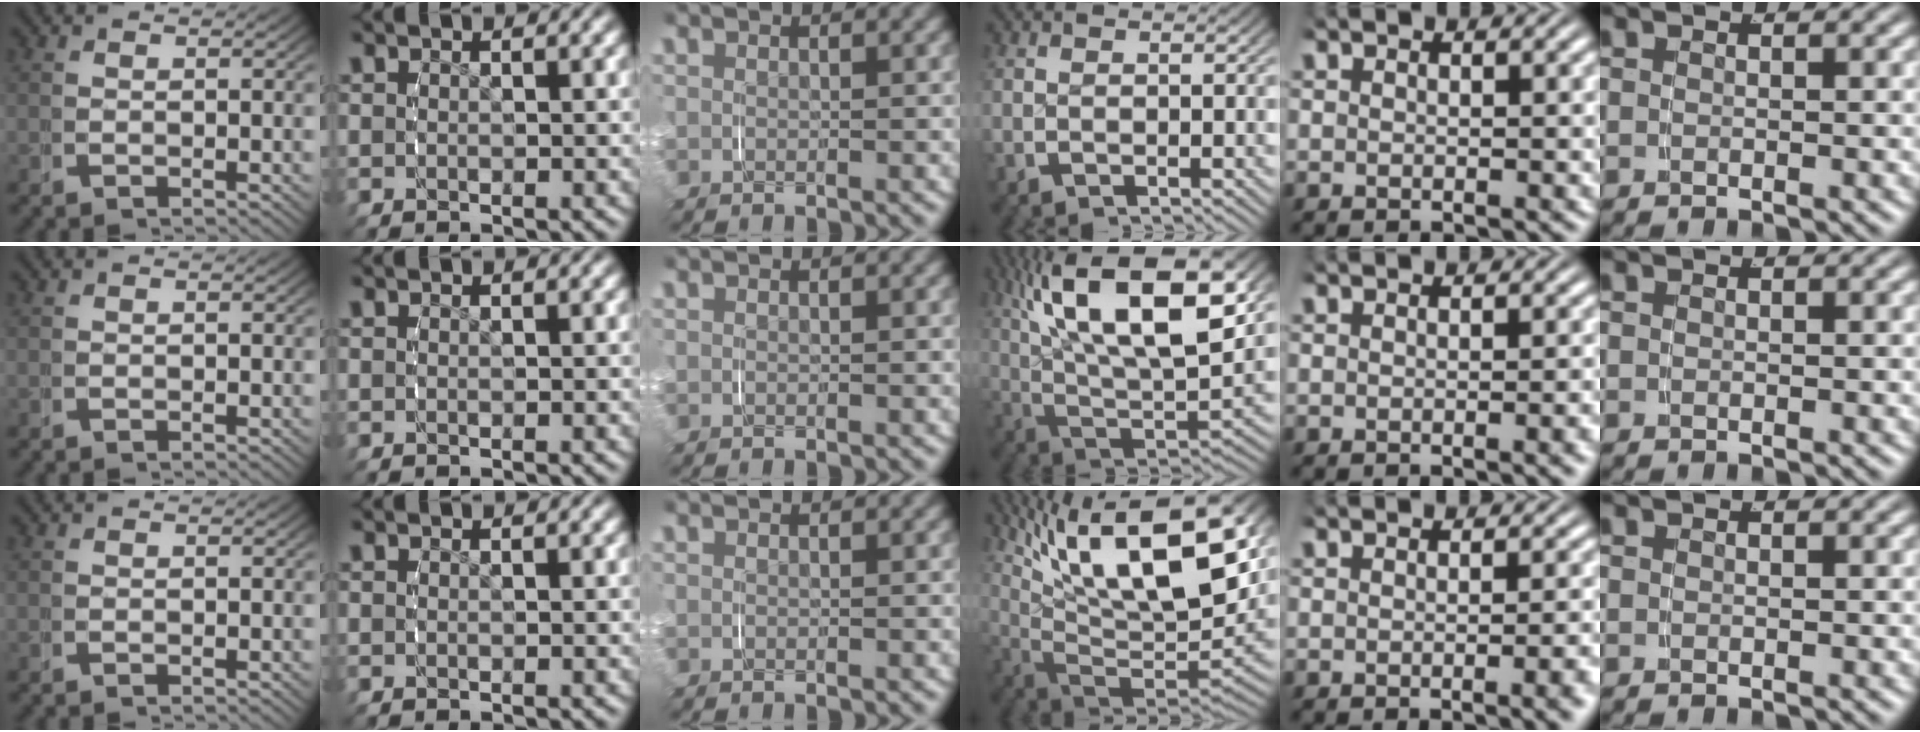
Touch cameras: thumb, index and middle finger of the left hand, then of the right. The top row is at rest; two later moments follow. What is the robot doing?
{"motion": "grasp_and_lifting", "object": "plastic wrap"}